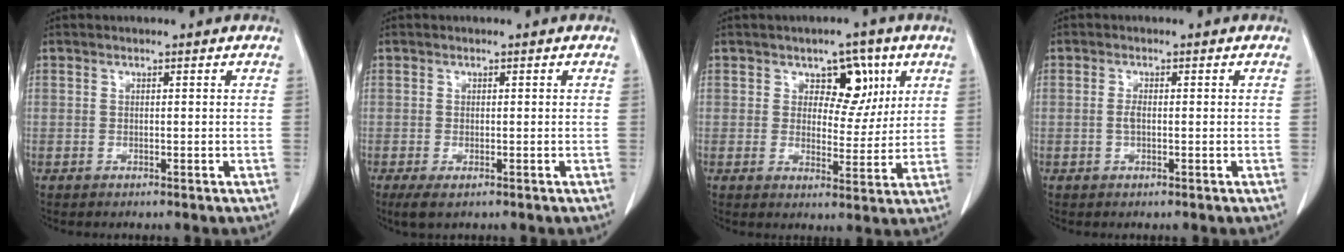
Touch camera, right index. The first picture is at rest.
{"total": 2.5, "force": [-1.4, 0.8, 1.9], "torque": [-0.038, -0.006, -0.020]}
{"total": 6.6, "force": [3.0, 4.1, 4.2], "torque": [-0.044, 0.008, 0.044]}
{"total": 1.3, "force": [-0.2, 0.3, 1.2], "torque": [-0.028, 0.001, -0.005]}